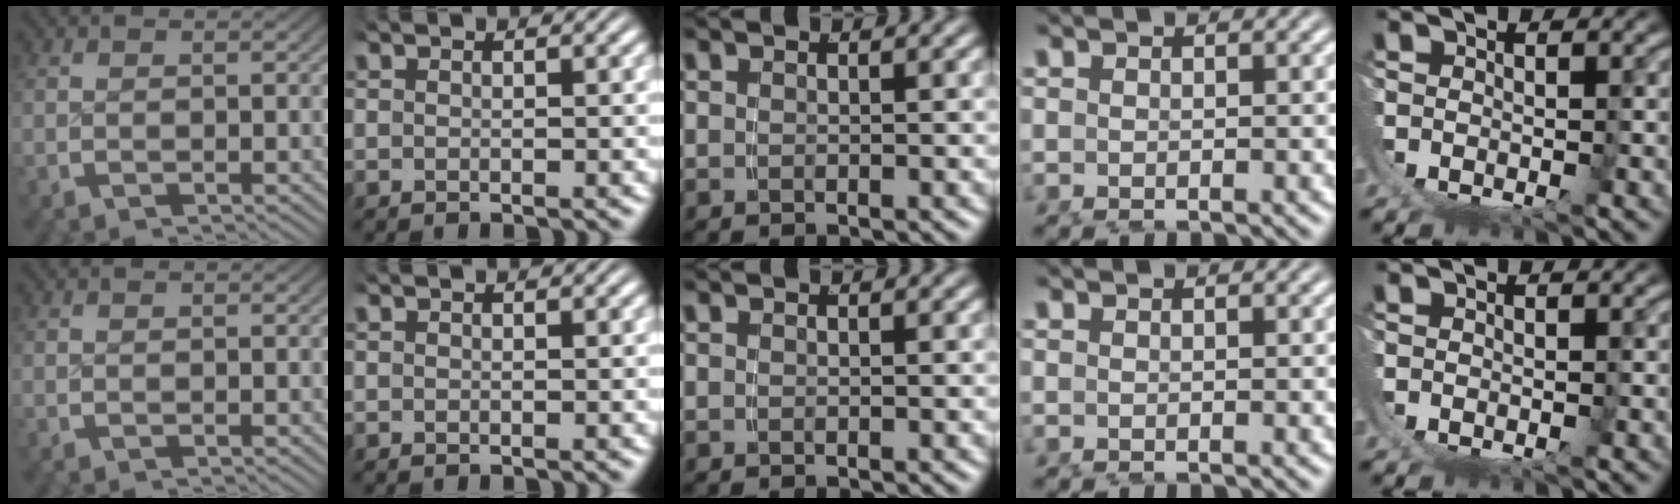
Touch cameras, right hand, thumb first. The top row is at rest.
{}